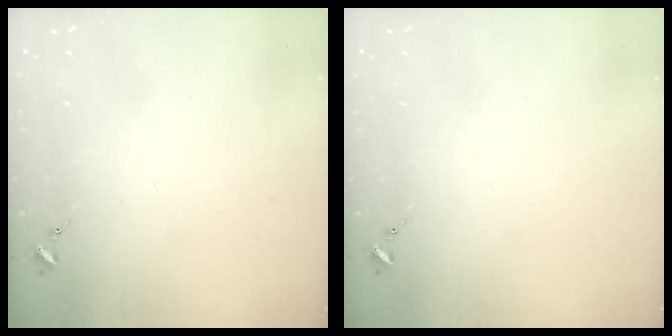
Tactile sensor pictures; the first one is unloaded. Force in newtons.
{"total": 0.0}